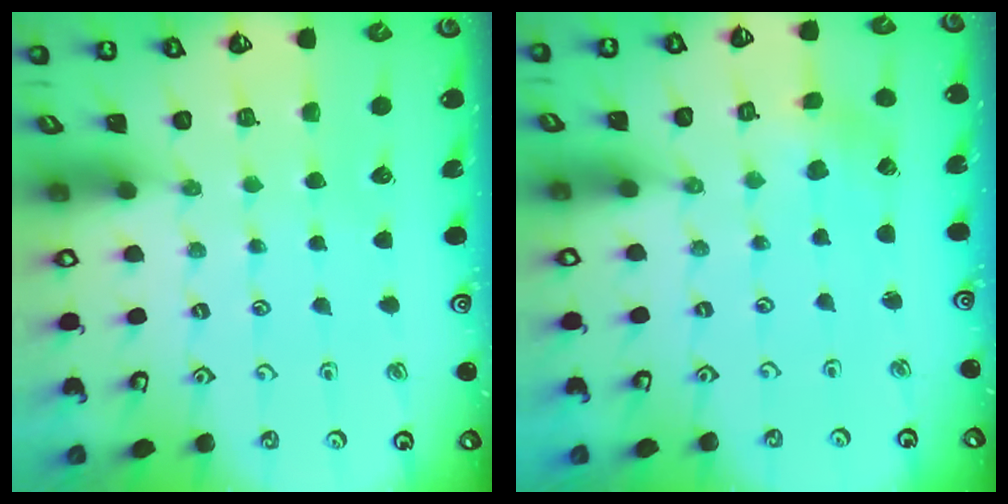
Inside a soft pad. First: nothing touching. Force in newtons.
{"total": 1.1, "press": 1.1, "slide": 0.1}